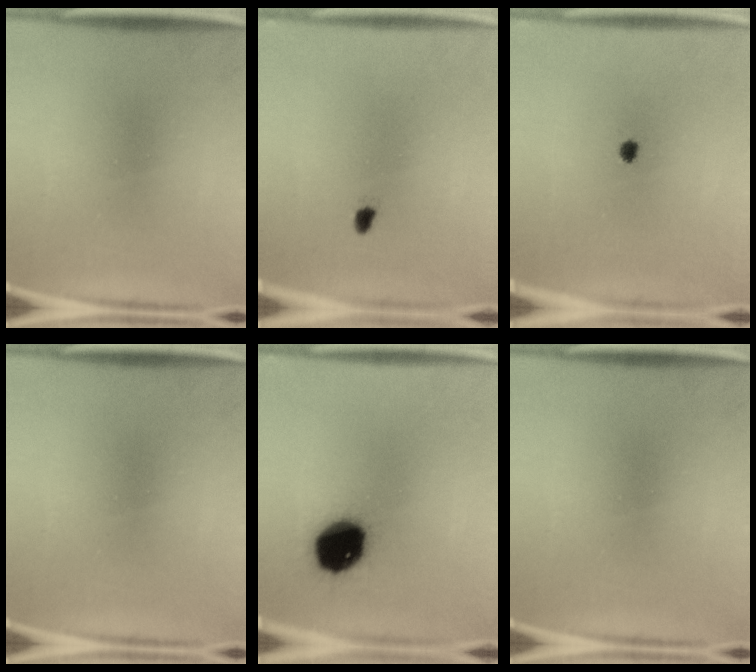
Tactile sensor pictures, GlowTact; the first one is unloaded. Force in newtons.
{"total": 1.3}
{"total": 1.5}
{"total": 0.0}
{"total": 14.9}
{"total": 0.0}